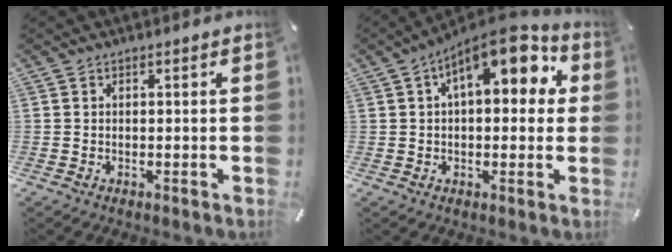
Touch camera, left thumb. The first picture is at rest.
{"total": 13.6, "force": [5.9, 6.4, 10.4], "torque": [-0.138, -0.025, 0.098]}